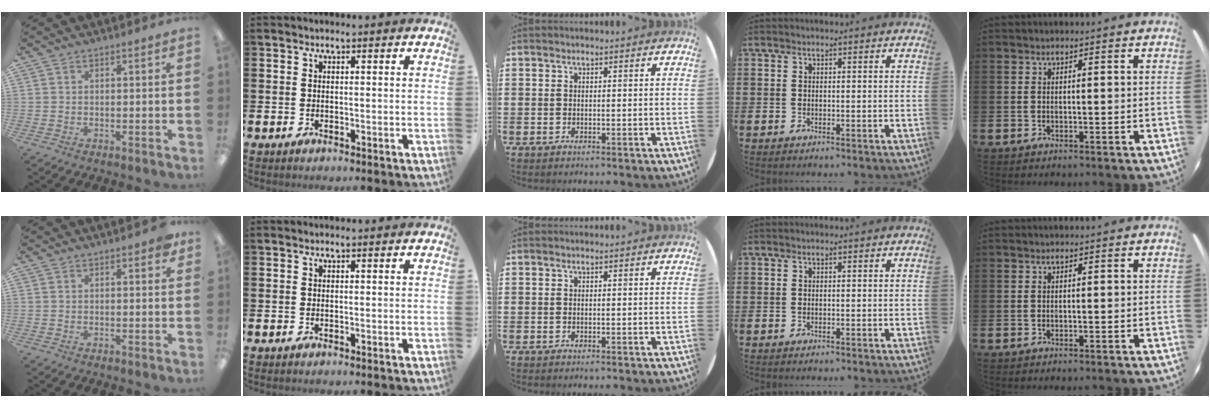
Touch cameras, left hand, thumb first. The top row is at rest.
{"thumb": {"total": 1.4, "force": [0.8, 0.6, 1.0], "torque": [-0.005, -0.003, 0.011]}}